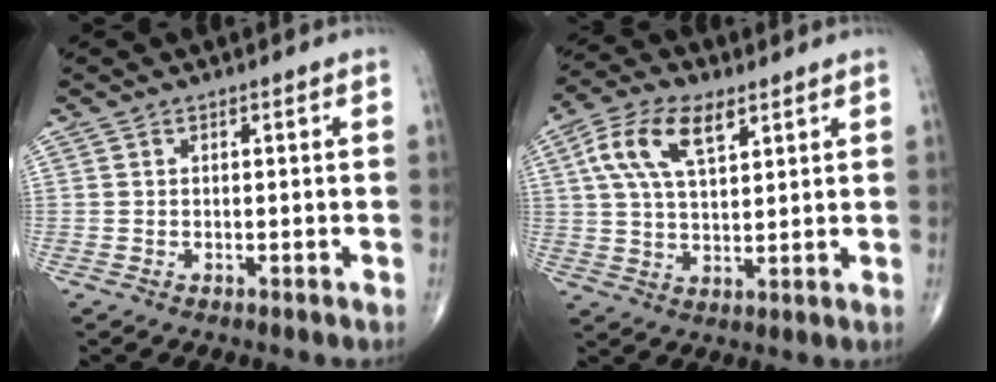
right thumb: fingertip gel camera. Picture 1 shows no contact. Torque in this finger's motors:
{"motor_torque": [0.15, 0.17, 0.15, -0.05, 0.29]}